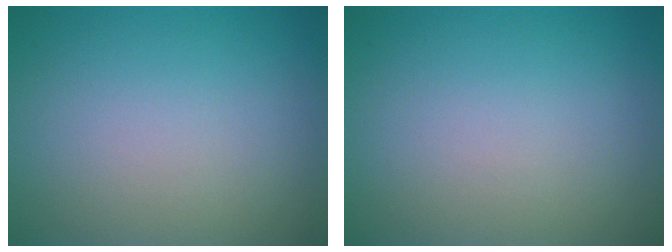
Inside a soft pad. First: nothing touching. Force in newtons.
{"total": 0.0}